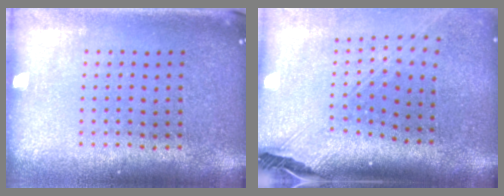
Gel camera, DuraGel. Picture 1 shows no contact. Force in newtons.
{"total": 2.9, "press": 2.0, "slide": 2.0}